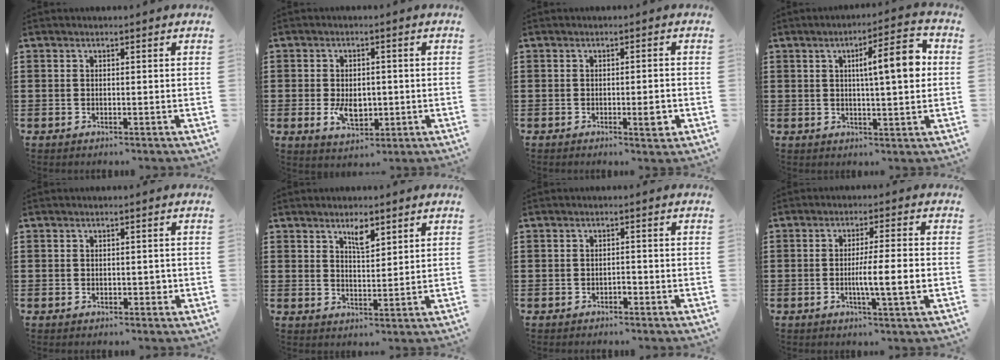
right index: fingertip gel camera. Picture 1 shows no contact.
{"total": 4.8, "force": [-0.7, 3.1, 3.6], "torque": [-0.068, -0.001, -0.014]}
{"total": 3.0, "force": [-1.0, 0.5, 2.8], "torque": [-0.045, -0.002, -0.015]}
{"total": 8.4, "force": [1.8, 1.3, 8.1], "torque": [-0.132, -0.007, 0.021]}
{"total": 1.4, "force": [-0.2, 0.8, 1.2], "torque": [-0.021, 0.004, -0.004]}
{"total": 3.6, "force": [2.5, 1.1, 2.3], "torque": [-0.035, -0.003, 0.042]}
{"total": 1.1, "force": [-0.7, 0.4, 0.8], "torque": [-0.018, -0.003, -0.013]}
{"total": 5.8, "force": [-1.2, -0.1, 5.7], "torque": [-0.099, -0.007, -0.024]}